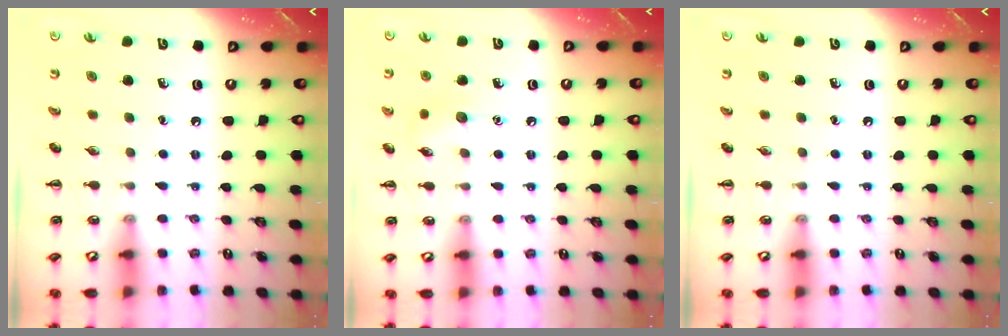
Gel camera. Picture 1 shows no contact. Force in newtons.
{"total": 7.8, "press": 7.6, "slide": 1.5}
{"total": 0.0}